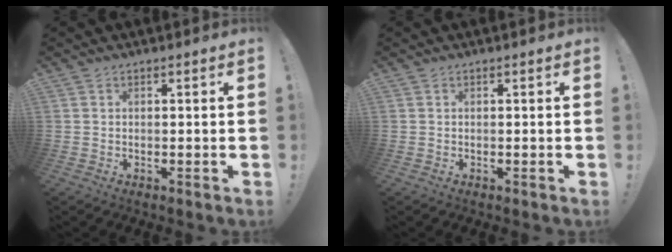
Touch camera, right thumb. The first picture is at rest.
{"total": 0.0}